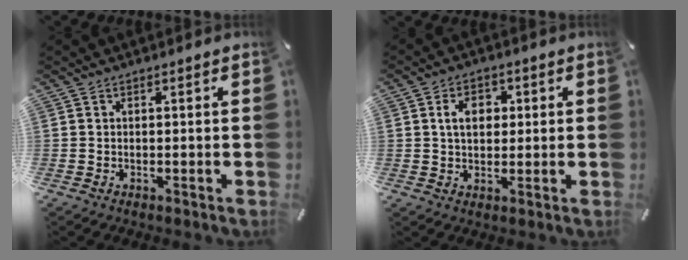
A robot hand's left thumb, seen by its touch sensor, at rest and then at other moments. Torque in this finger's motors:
{"motor_torque": [0.12, 0.39, 0.93, -0.37, 0.28]}